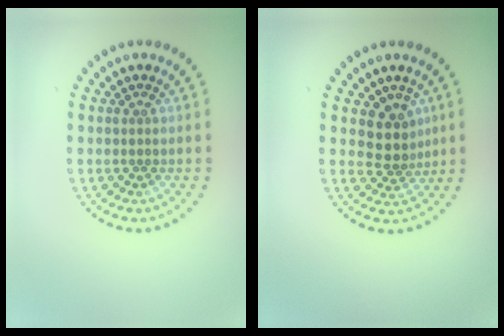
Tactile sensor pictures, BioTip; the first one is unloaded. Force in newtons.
{"total": 2.8, "press": 2.3, "slide": 1.6}